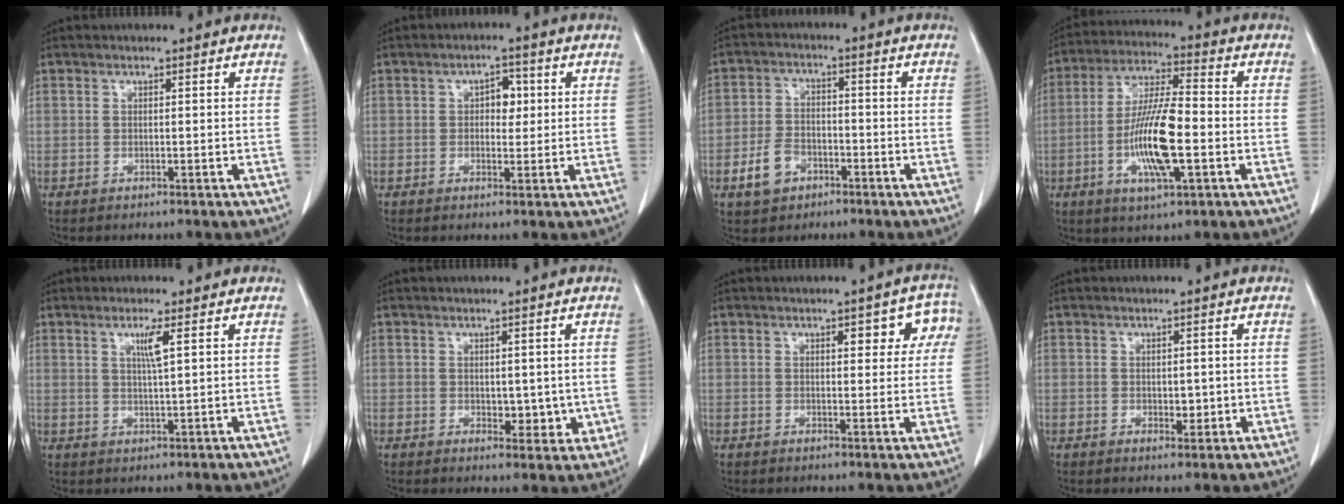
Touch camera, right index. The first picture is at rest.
{"total": 3.2, "force": [0.6, 2.0, 2.5], "torque": [-0.033, 0.008, 0.009]}
{"total": 5.9, "force": [-3.0, 4.1, 3.1], "torque": [-0.070, 0.009, -0.048]}
{"total": 12.6, "force": [-2.9, 2.3, 12.1], "torque": [-0.233, -0.002, -0.051]}
{"total": 3.0, "force": [1.2, -0.4, 2.7], "torque": [-0.053, -0.005, 0.024]}
{"total": 3.8, "force": [0.0, 2.3, 3.0], "torque": [-0.033, -0.008, 0.007]}
{"total": 6.2, "force": [2.3, 2.7, 5.1], "torque": [-0.045, 0.019, 0.023]}
{"total": 2.0, "force": [-0.1, 1.2, 1.5], "torque": [-0.019, -0.001, 0.004]}